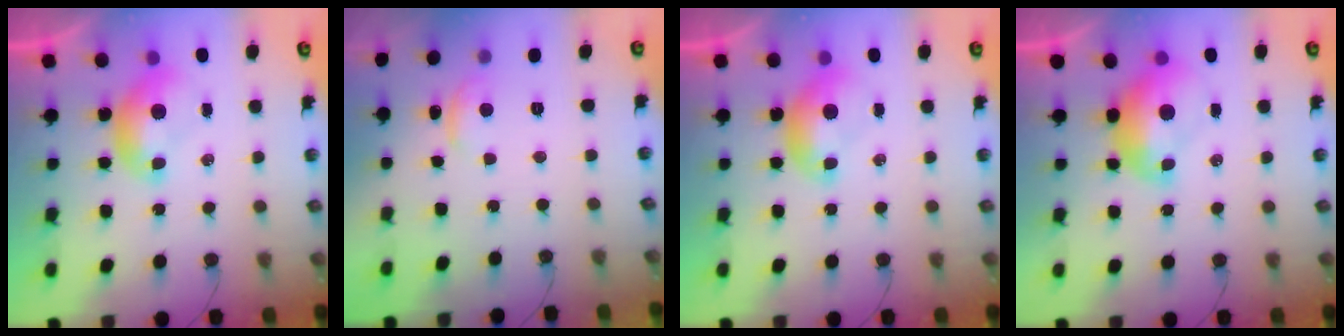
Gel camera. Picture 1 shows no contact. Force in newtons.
{"total": 1.4, "press": 1.0, "slide": 1.0}
{"total": 0.0}
{"total": 2.6, "press": 2.5, "slide": 0.7}